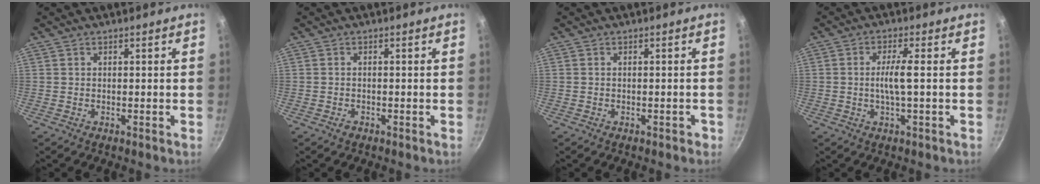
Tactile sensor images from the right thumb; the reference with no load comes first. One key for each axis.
{"total": 1.1, "fx": -0.7, "fy": 0.6, "fz": 0.5, "tx": -0.011, "ty": 0.003, "tz": -0.014}
{"total": 1.1, "fx": -0.6, "fy": 0.7, "fz": 0.7, "tx": -0.001, "ty": 0.014, "tz": -0.002}
{"total": 4.5, "fx": -0.3, "fy": 0.5, "fz": 4.5, "tx": -0.091, "ty": 0.009, "tz": -0.005}